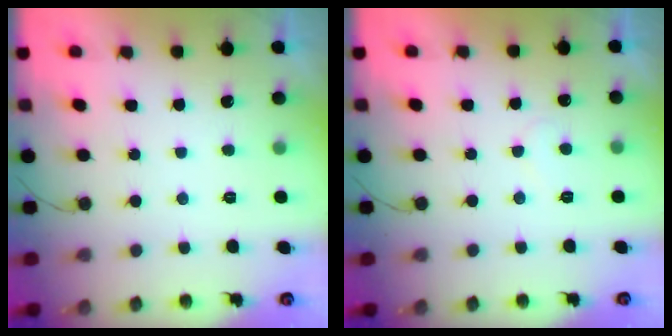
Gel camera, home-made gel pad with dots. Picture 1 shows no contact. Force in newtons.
{"total": 5.7, "press": 5.7, "slide": 0.4}